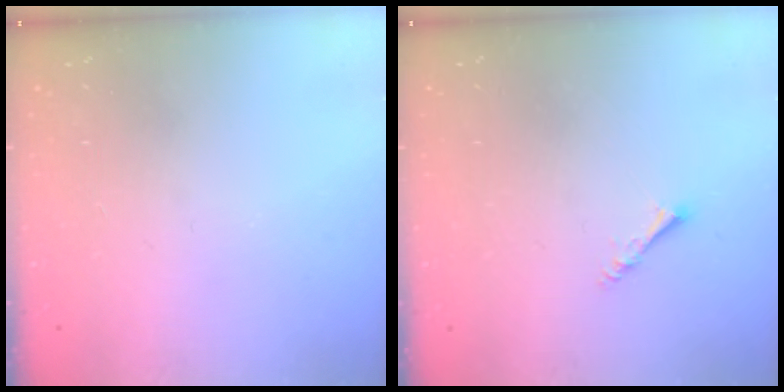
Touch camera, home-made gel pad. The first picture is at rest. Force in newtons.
{"total": 1.8, "press": 1.8, "slide": 0.1}